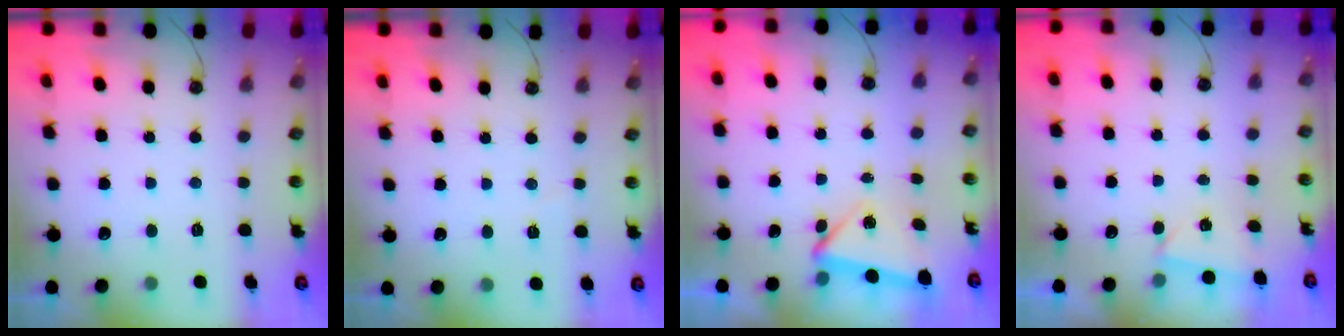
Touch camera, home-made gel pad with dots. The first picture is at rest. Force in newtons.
{"total": 2.7, "press": 2.4, "slide": 1.1}
{"total": 3.6, "press": 3.4, "slide": 1.4}
{"total": 1.0, "press": 0.9, "slide": 0.4}